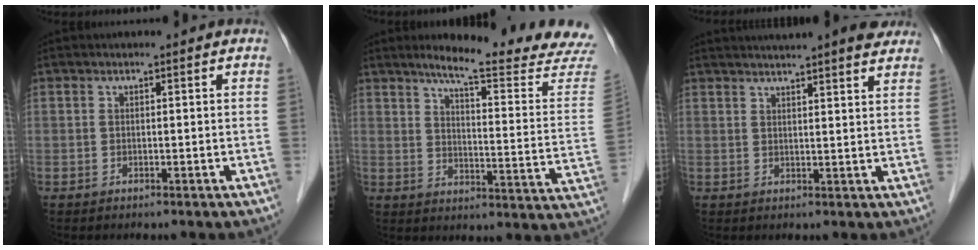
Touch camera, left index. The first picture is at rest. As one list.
[{"total": 18.4, "force": [16.8, -0.7, 7.5], "torque": [-0.105, -0.088, 0.202]}, {"total": 12.5, "force": [11.0, 0.8, 5.9], "torque": [-0.092, 0.030, 0.135]}]